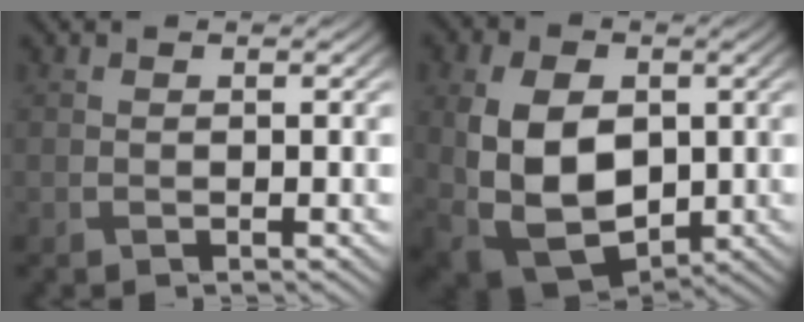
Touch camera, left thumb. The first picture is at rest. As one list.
[{"total": 14.0, "force": [-0.2, 9.7, 10.1], "torque": [-0.224, -0.024, 0.006]}]